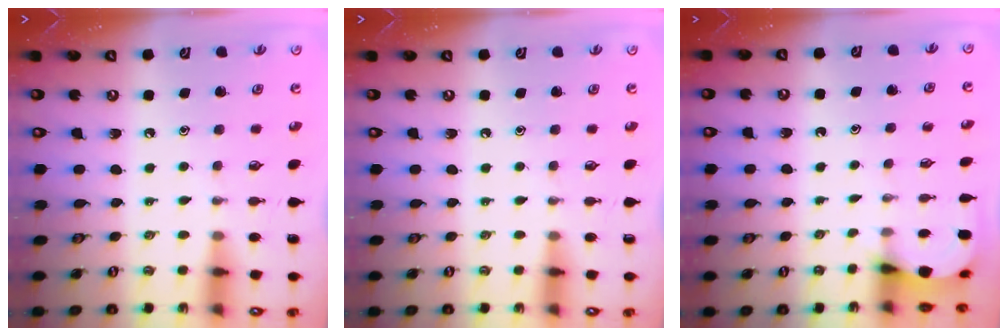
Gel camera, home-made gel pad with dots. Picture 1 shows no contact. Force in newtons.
{"total": 0.0}
{"total": 2.9, "press": 2.9, "slide": 0.3}